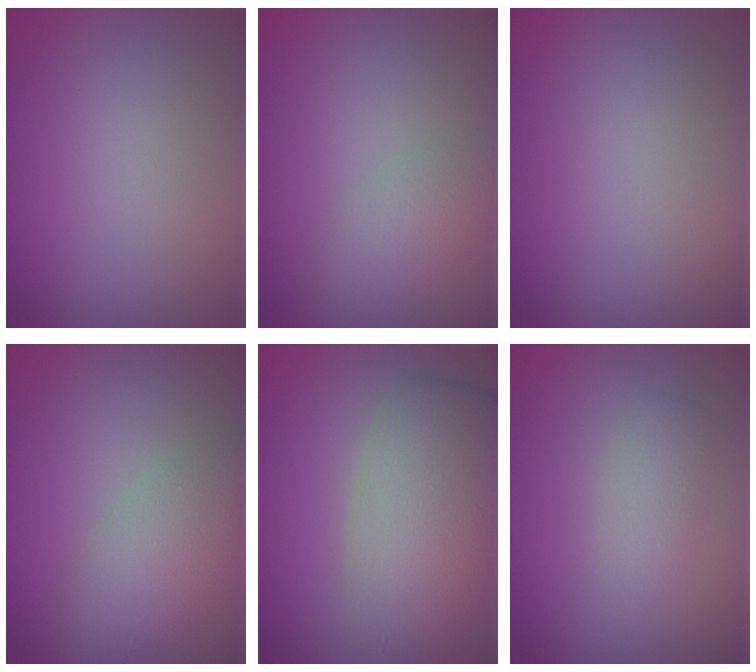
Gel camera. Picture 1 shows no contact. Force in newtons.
{"total": 2.6, "press": 2.6, "slide": 0.1}
{"total": 0.0}
{"total": 4.9, "press": 4.9, "slide": 0.2}
{"total": 8.0, "press": 8.0, "slide": 0.4}
{"total": 2.1, "press": 2.1, "slide": 0.1}